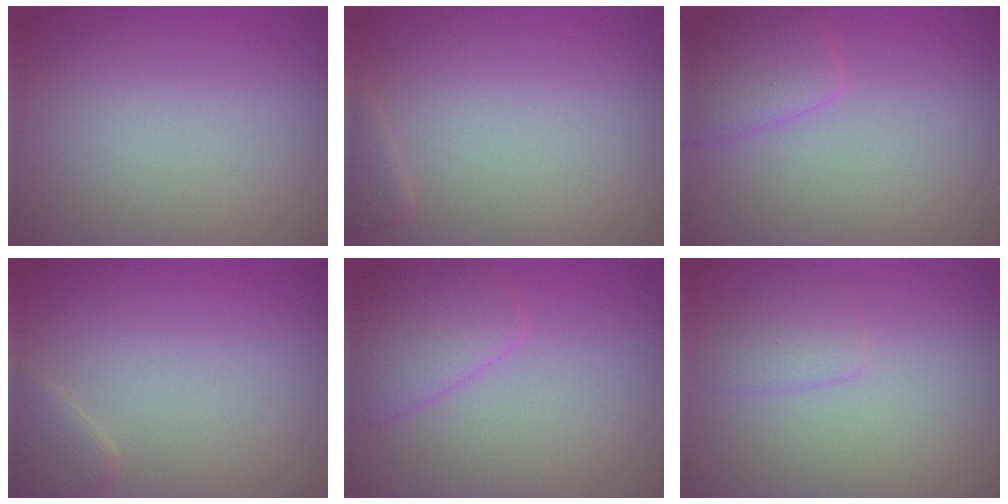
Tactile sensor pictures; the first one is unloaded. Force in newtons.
{"total": 1.1, "press": 1.1, "slide": 0.1}
{"total": 2.3, "press": 2.3, "slide": 0.1}
{"total": 1.9, "press": 1.9, "slide": 0.1}
{"total": 2.8, "press": 2.8, "slide": 0.2}
{"total": 1.3, "press": 1.3, "slide": 0.1}